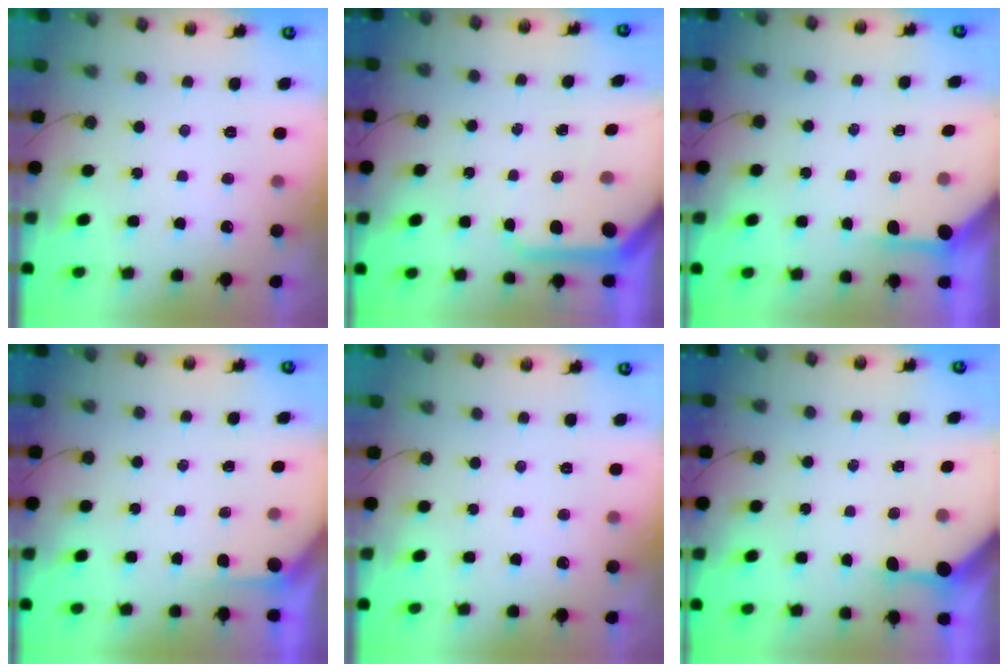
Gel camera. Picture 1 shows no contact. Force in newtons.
{"total": 8.3, "press": 8.2, "slide": 0.9}
{"total": 3.9, "press": 3.8, "slide": 0.4}
{"total": 1.5, "press": 1.5, "slide": 0.1}
{"total": 0.0}
{"total": 3.5, "press": 3.5, "slide": 0.4}